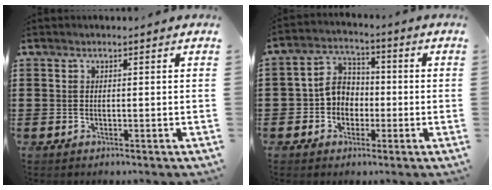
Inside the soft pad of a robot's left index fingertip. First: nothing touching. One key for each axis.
{"total": 5.7, "fx": -1.1, "fy": 5.0, "fz": 2.6, "tx": -0.069, "ty": 0.016, "tz": -0.024}